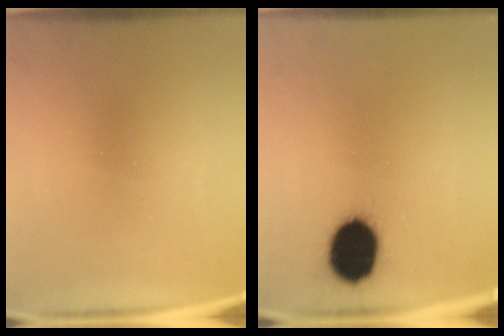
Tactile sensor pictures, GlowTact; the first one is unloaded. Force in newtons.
{"total": 12.8}